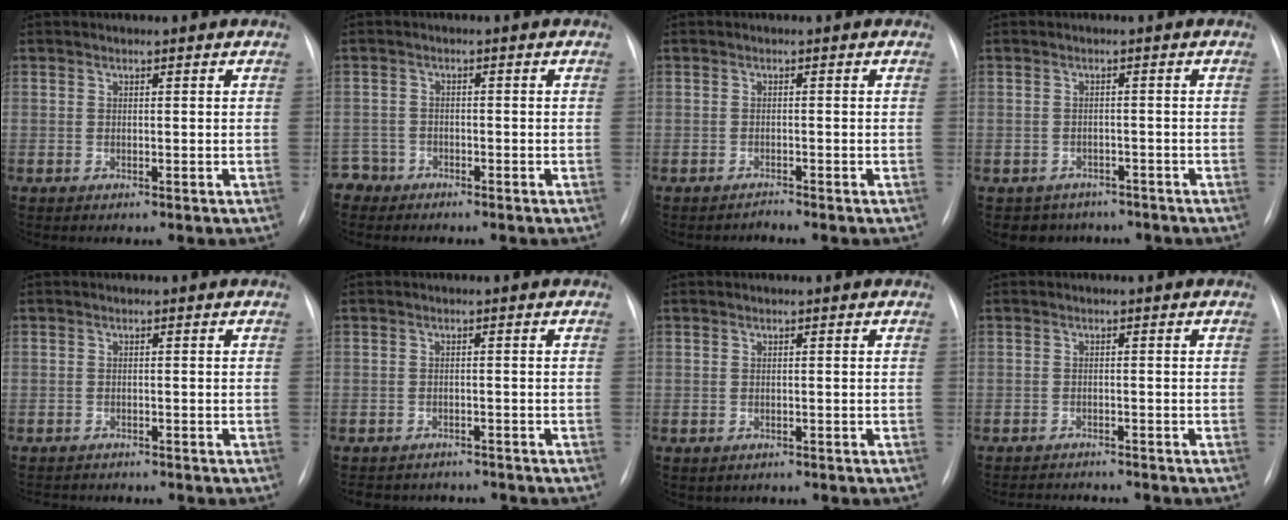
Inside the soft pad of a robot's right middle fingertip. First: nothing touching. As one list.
[{"total": 2.6, "force": [-2.1, 1.2, -0.9], "torque": [0.014, 0.003, -0.044]}, {"total": 0.9, "force": [-0.8, -0.2, -0.3], "torque": [0.005, -0.007, -0.011]}, {"total": 4.9, "force": [-3.9, 3.0, -0.1], "torque": [0.003, 0.016, -0.049]}, {"total": 4.3, "force": [-3.9, 1.5, 0.8], "torque": [-0.006, -0.004, -0.055]}, {"total": 7.0, "force": [-6.5, 2.3, 0.9], "torque": [-0.012, 0.008, -0.081]}, {"total": 1.1, "force": [-0.8, 0.7, 0.0], "torque": [-0.004, 0.001, -0.009]}, {"total": 5.0, "force": [-4.9, 0.3, 0.8], "torque": [-0.008, -0.005, -0.072]}]